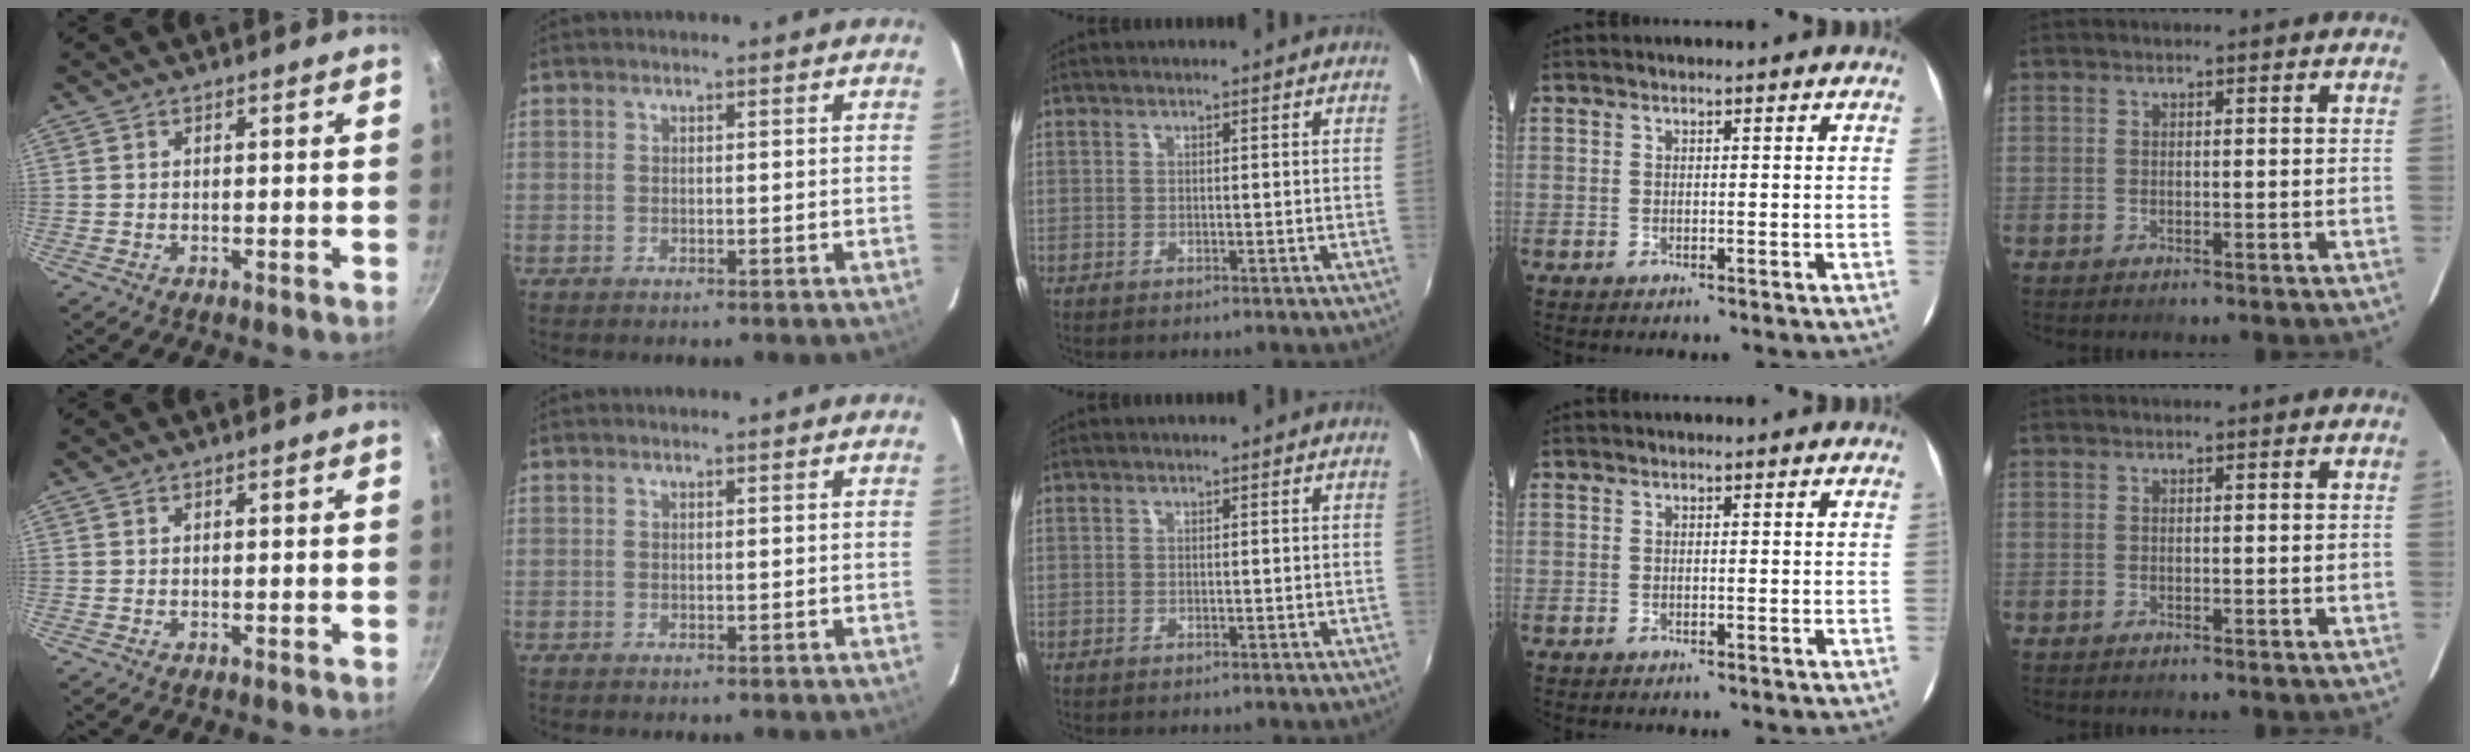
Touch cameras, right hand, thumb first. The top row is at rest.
{}